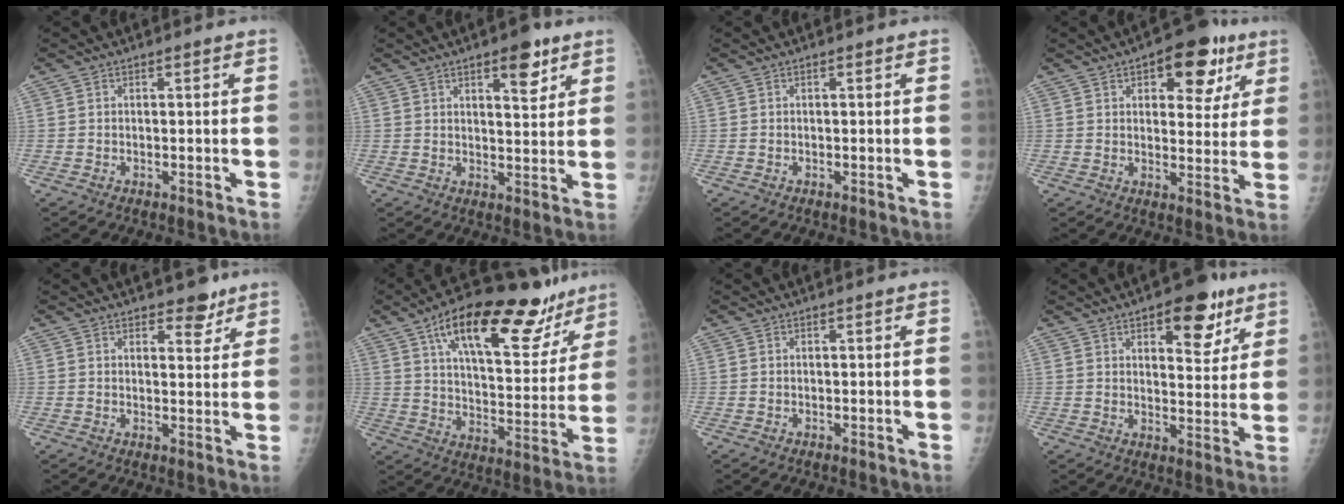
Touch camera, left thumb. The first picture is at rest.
{"total": 6.8, "force": [4.0, 2.5, 5.0], "torque": [-0.052, -0.022, 0.053]}
{"total": 0.0}
{"total": 12.3, "force": [6.3, 6.3, 8.5], "torque": [-0.062, -0.017, 0.079]}
{"total": 4.1, "force": [3.1, 2.1, 1.7], "torque": [0.002, -0.019, 0.043]}
{"total": 25.6, "force": [16.0, 9.9, 17.4], "torque": [-0.217, -0.035, 0.245]}
{"total": 0.0}
{"total": 11.2, "force": [6.3, 5.1, 7.7], "torque": [-0.066, -0.029, 0.084]}